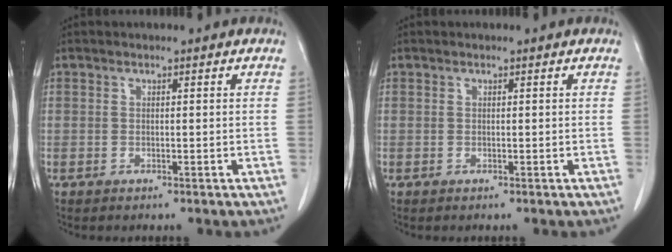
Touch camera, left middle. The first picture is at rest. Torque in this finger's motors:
{"motor_torque": [-0.13, 0.03, -0.10, -0.01]}